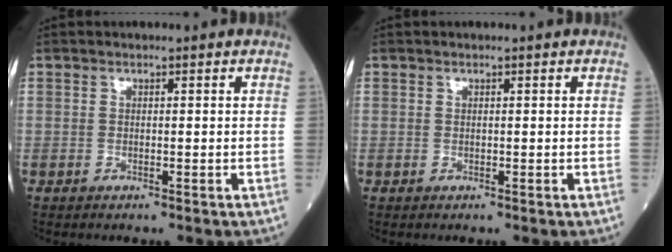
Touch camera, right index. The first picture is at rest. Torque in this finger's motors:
{"motor_torque": [0.00, 0.00, 0.00, 0.00]}